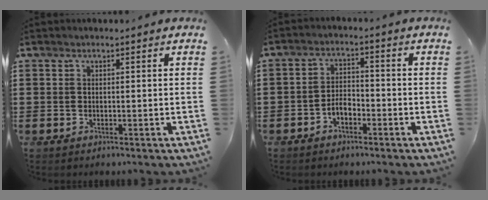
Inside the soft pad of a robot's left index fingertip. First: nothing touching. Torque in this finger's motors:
{"motor_torque": [0.32, 0.24, 0.12, 0.04]}